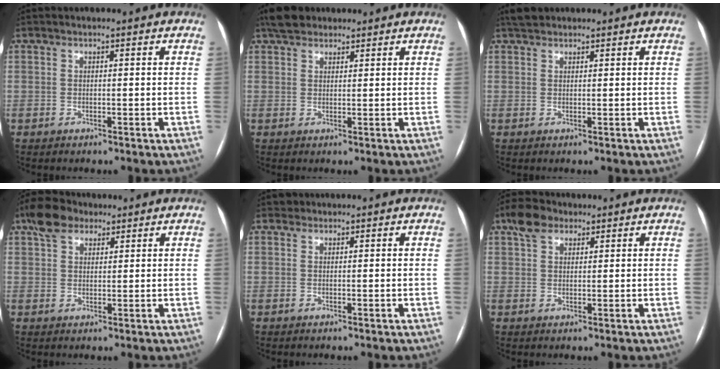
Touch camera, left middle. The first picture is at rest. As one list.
[{"total": 4.0, "force": [3.3, 2.0, 1.3], "torque": [-0.027, 0.020, 0.059]}, {"total": 2.2, "force": [1.9, 0.8, 0.5], "torque": [-0.011, 0.016, 0.033]}, {"total": 5.9, "force": [4.0, 3.5, 2.7], "torque": [-0.056, 0.028, 0.075]}, {"total": 0.8, "force": [0.6, 0.5, -0.2], "torque": [0.005, 0.001, 0.007]}, {"total": 4.7, "force": [3.0, 2.8, 2.2], "torque": [-0.047, 0.023, 0.058]}]